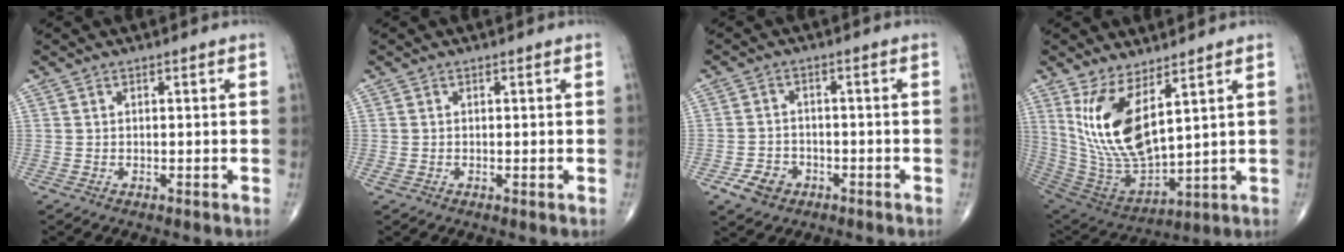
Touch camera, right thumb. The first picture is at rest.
{"total": 0.8, "force": [-0.1, 0.5, 0.6], "torque": [-0.011, 0.004, 0.001]}
{"total": 3.4, "force": [-2.1, 2.4, 1.2], "torque": [-0.015, 0.014, -0.035]}
{"total": 15.7, "force": [6.5, 6.3, 12.9], "torque": [-0.250, -0.043, 0.152]}